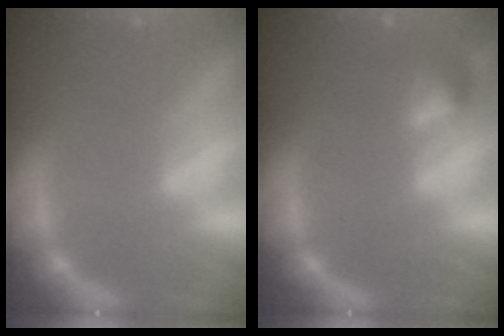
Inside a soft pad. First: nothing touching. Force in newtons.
{"total": 1.9}